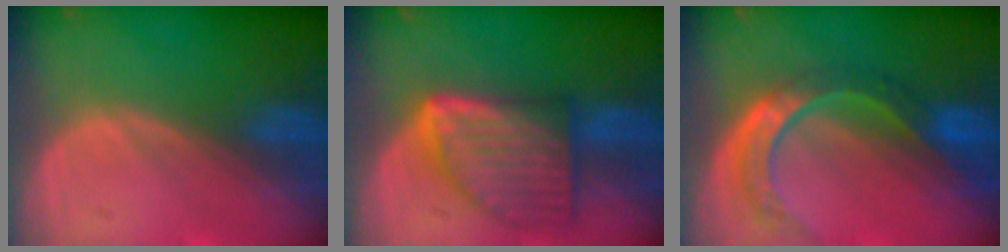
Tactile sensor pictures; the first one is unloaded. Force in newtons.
{"total": 9.2, "press": 9.1, "slide": 0.5}
{"total": 8.8, "press": 7.4, "slide": 4.9}